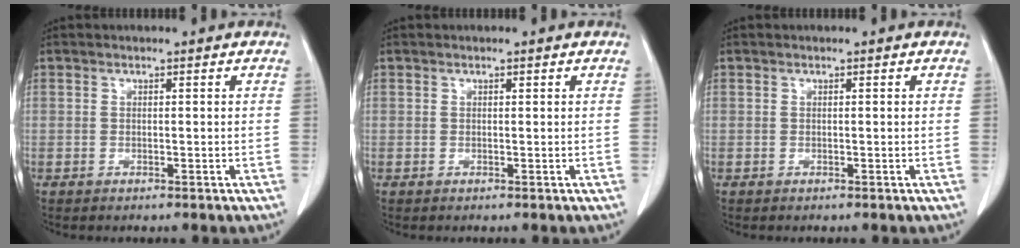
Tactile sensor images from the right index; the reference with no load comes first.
{"total": 0.0}
{"total": 0.0}